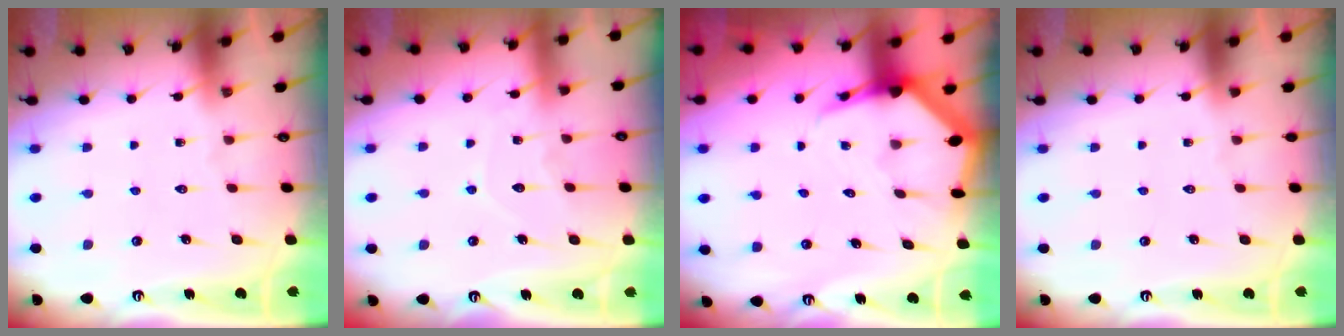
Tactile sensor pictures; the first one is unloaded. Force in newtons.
{"total": 6.7, "press": 6.7, "slide": 0.7}
{"total": 5.2, "press": 5.1, "slide": 0.8}
{"total": 0.0}